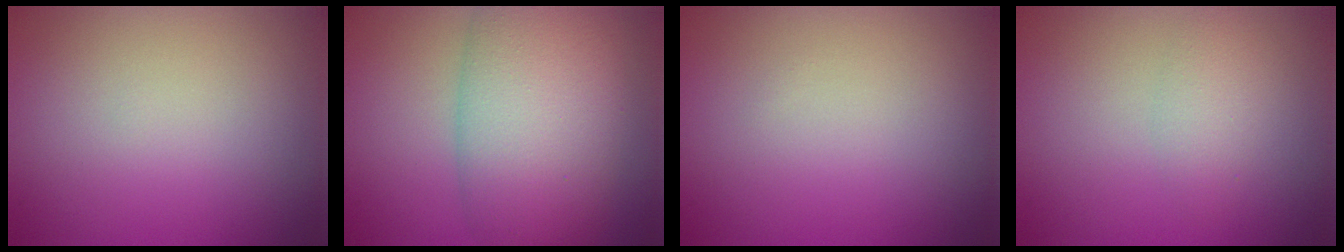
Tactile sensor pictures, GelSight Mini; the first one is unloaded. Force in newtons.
{"total": 10.6, "press": 10.6, "slide": 0.3}
{"total": 0.0}
{"total": 1.8, "press": 1.8, "slide": 0.2}